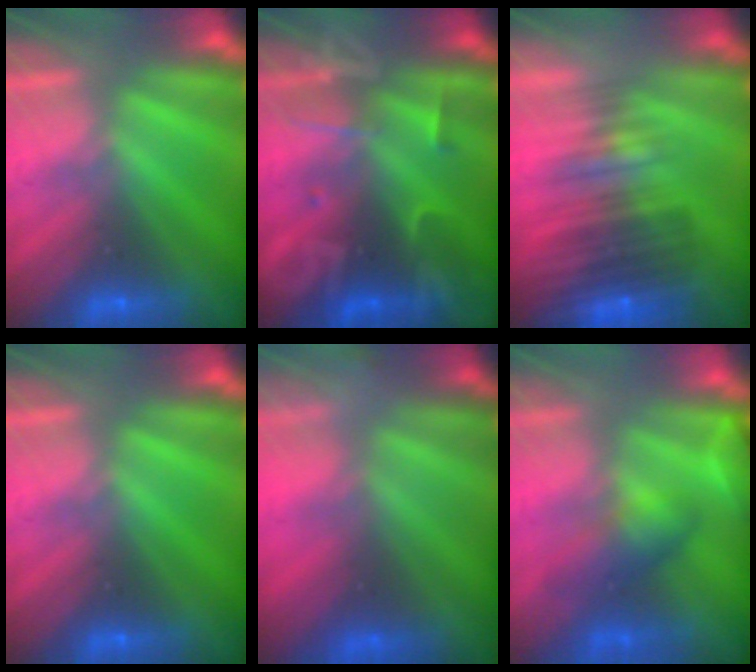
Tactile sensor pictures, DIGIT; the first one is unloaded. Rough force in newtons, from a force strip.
{"total": 2.4}
{"total": 7.0}
{"total": 0.0}
{"total": 8.1}
{"total": 4.5}